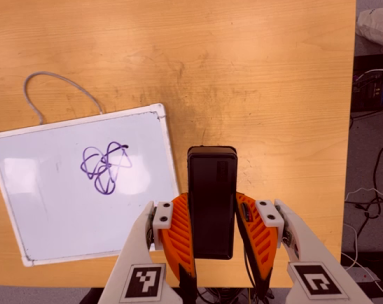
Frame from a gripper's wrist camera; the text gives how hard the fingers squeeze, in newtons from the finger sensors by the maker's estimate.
{"total": 3.6, "left": 2.2, "right": 5.1}